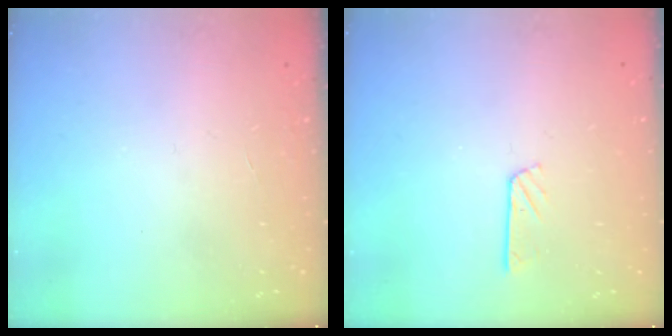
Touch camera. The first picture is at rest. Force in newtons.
{"total": 2.8, "press": 2.8, "slide": 0.2}